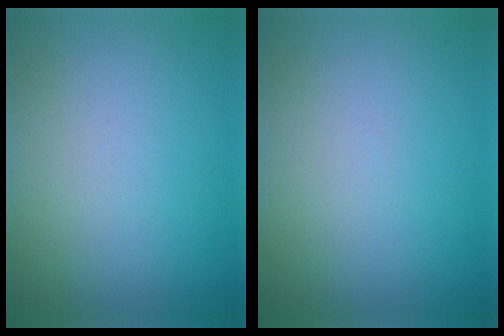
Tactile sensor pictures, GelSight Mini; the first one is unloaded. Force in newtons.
{"total": 0.0}